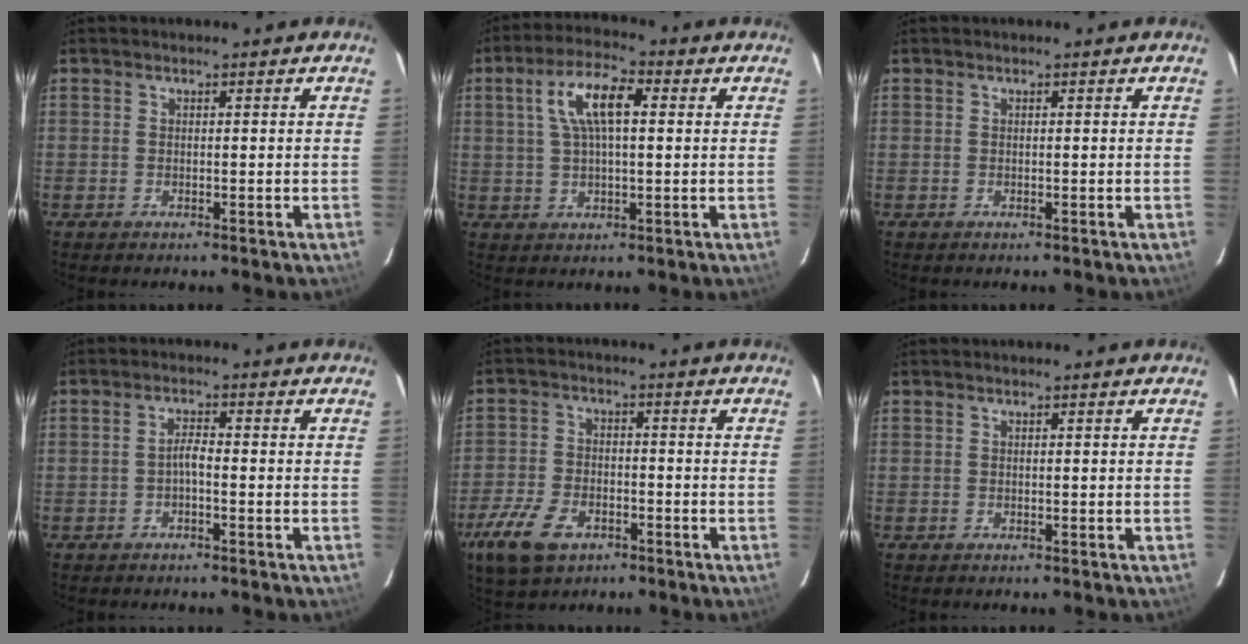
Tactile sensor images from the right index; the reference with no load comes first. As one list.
[{"total": 8.9, "force": [2.3, 3.2, 8.0], "torque": [-0.152, 0.020, 0.042]}, {"total": 0.0}, {"total": 1.8, "force": [-0.9, 0.3, 1.6], "torque": [-0.031, 0.007, -0.018]}, {"total": 11.2, "force": [-6.4, 6.5, 6.4], "torque": [-0.167, -0.009, -0.120]}, {"total": 0.0}]